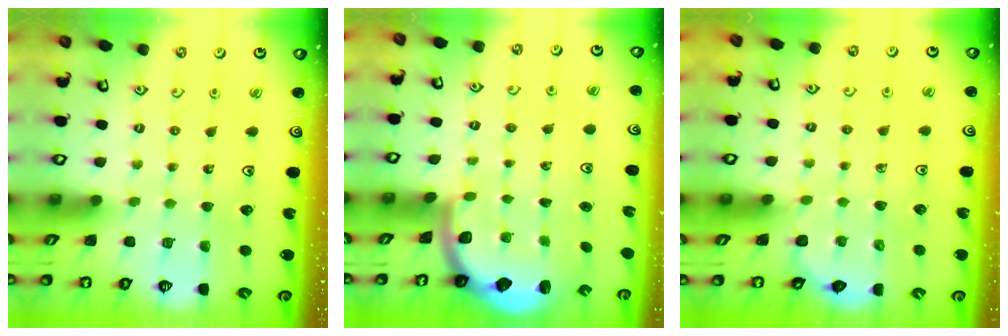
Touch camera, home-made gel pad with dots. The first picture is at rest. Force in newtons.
{"total": 1.9, "press": 1.8, "slide": 0.5}
{"total": 2.0, "press": 2.0, "slide": 0.2}